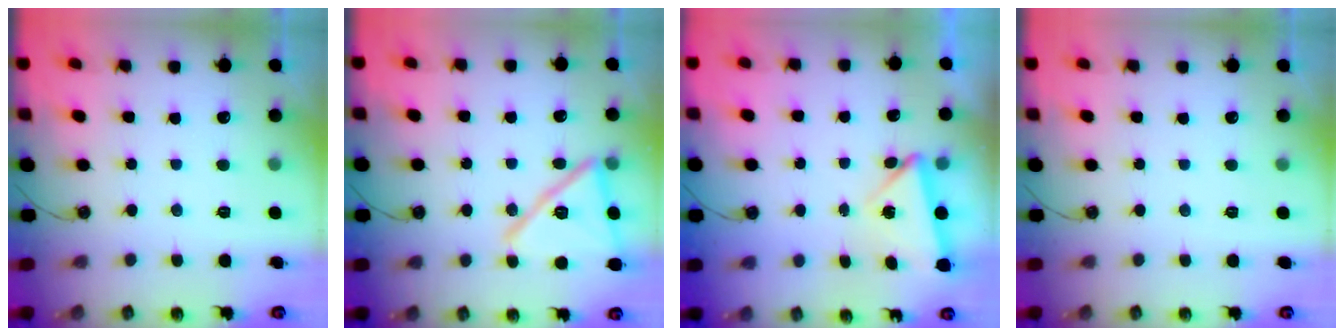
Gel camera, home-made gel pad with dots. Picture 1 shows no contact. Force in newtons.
{"total": 17.5, "press": 16.4, "slide": 6.1}
{"total": 4.9, "press": 4.8, "slide": 0.6}
{"total": 0.0}